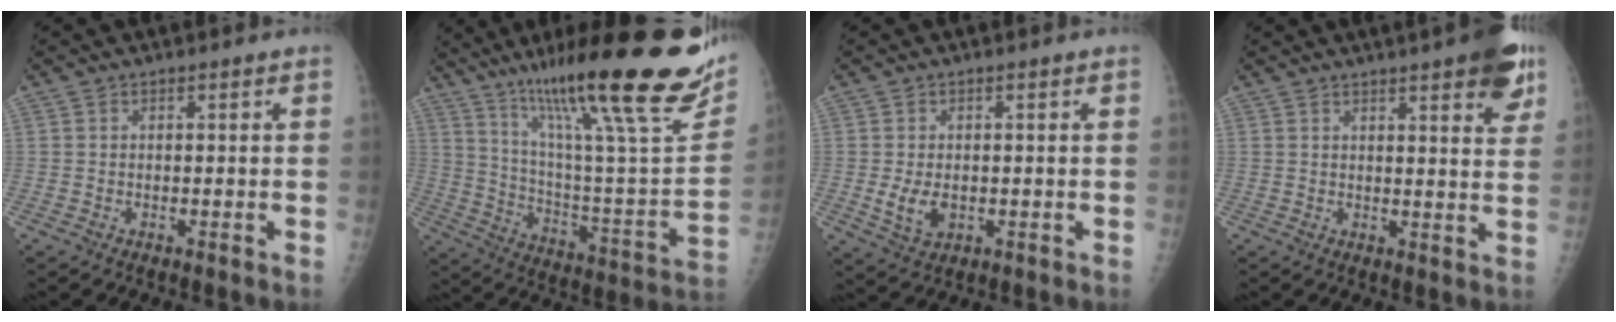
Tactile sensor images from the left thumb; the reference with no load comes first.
{"total": 32.1, "force": [21.0, 4.5, 23.8], "torque": [-0.348, -0.077, 0.329]}
{"total": 4.8, "force": [-0.6, 3.2, 3.5], "torque": [-0.061, -0.008, -0.002]}
{"total": 11.6, "force": [6.9, 2.9, 8.9], "torque": [-0.086, -0.024, 0.081]}